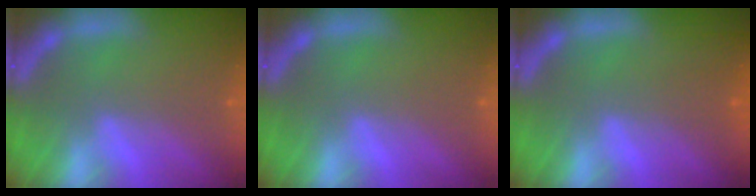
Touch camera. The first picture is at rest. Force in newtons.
{"total": 0.0}
{"total": 1.5}